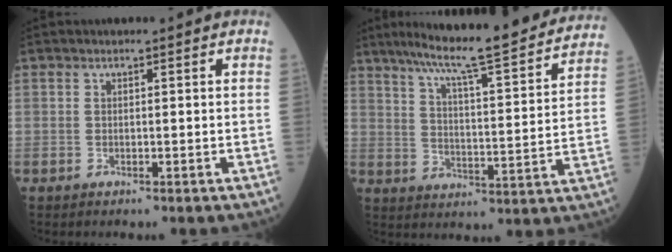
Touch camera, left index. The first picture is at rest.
{"total": 23.6, "force": [20.4, 1.3, 11.8], "torque": [-0.185, -0.016, 0.276]}